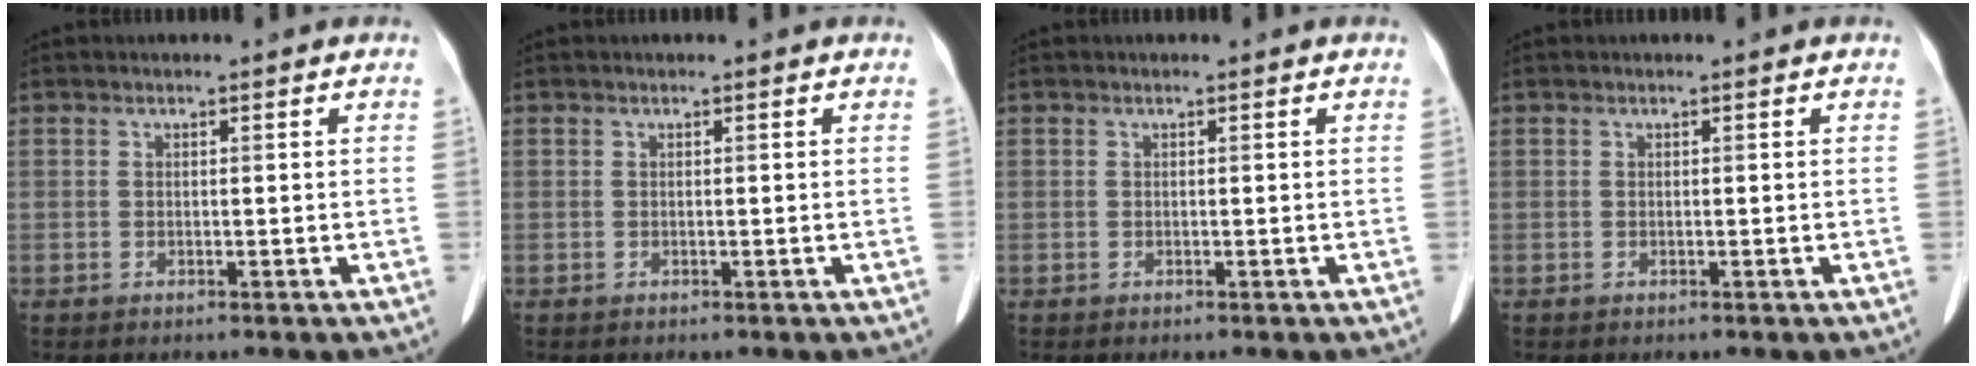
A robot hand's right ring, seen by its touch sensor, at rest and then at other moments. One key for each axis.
{"total": 0.0}
{"total": 0.0}
{"total": 0.0}